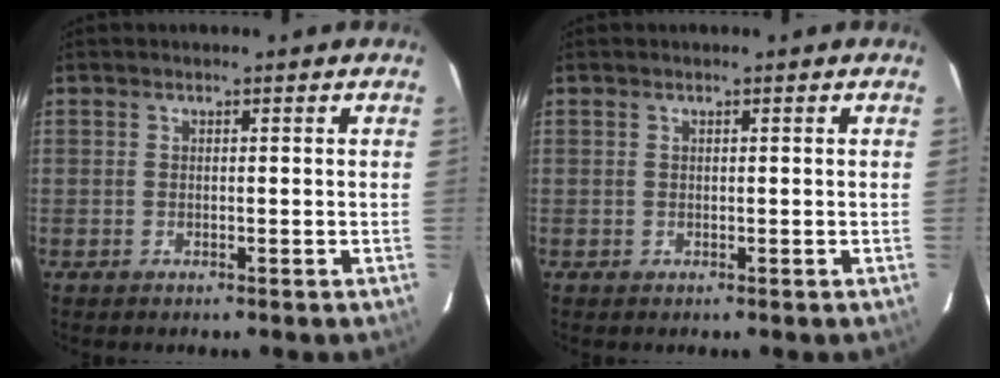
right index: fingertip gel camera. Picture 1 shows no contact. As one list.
[{"total": 0.0}]